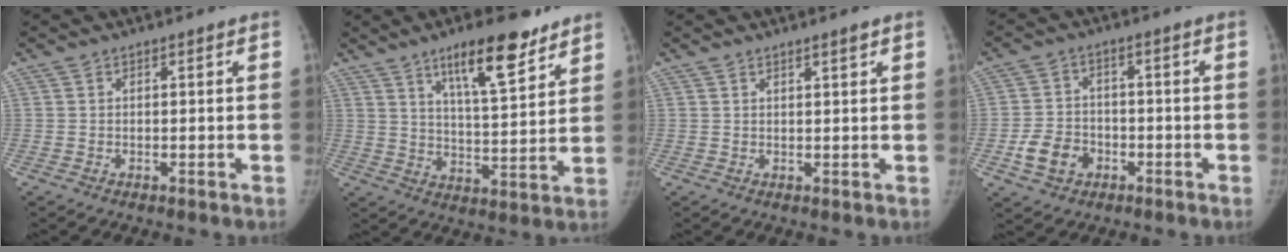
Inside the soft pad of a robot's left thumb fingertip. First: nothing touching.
{"total": 13.4, "force": [8.8, 3.6, 9.5], "torque": [-0.128, -0.052, 0.143]}
{"total": 1.2, "force": [1.0, 0.0, 0.7], "torque": [-0.009, -0.008, 0.018]}
{"total": 6.9, "force": [-2.8, 5.5, 3.3], "torque": [-0.045, 0.018, -0.046]}